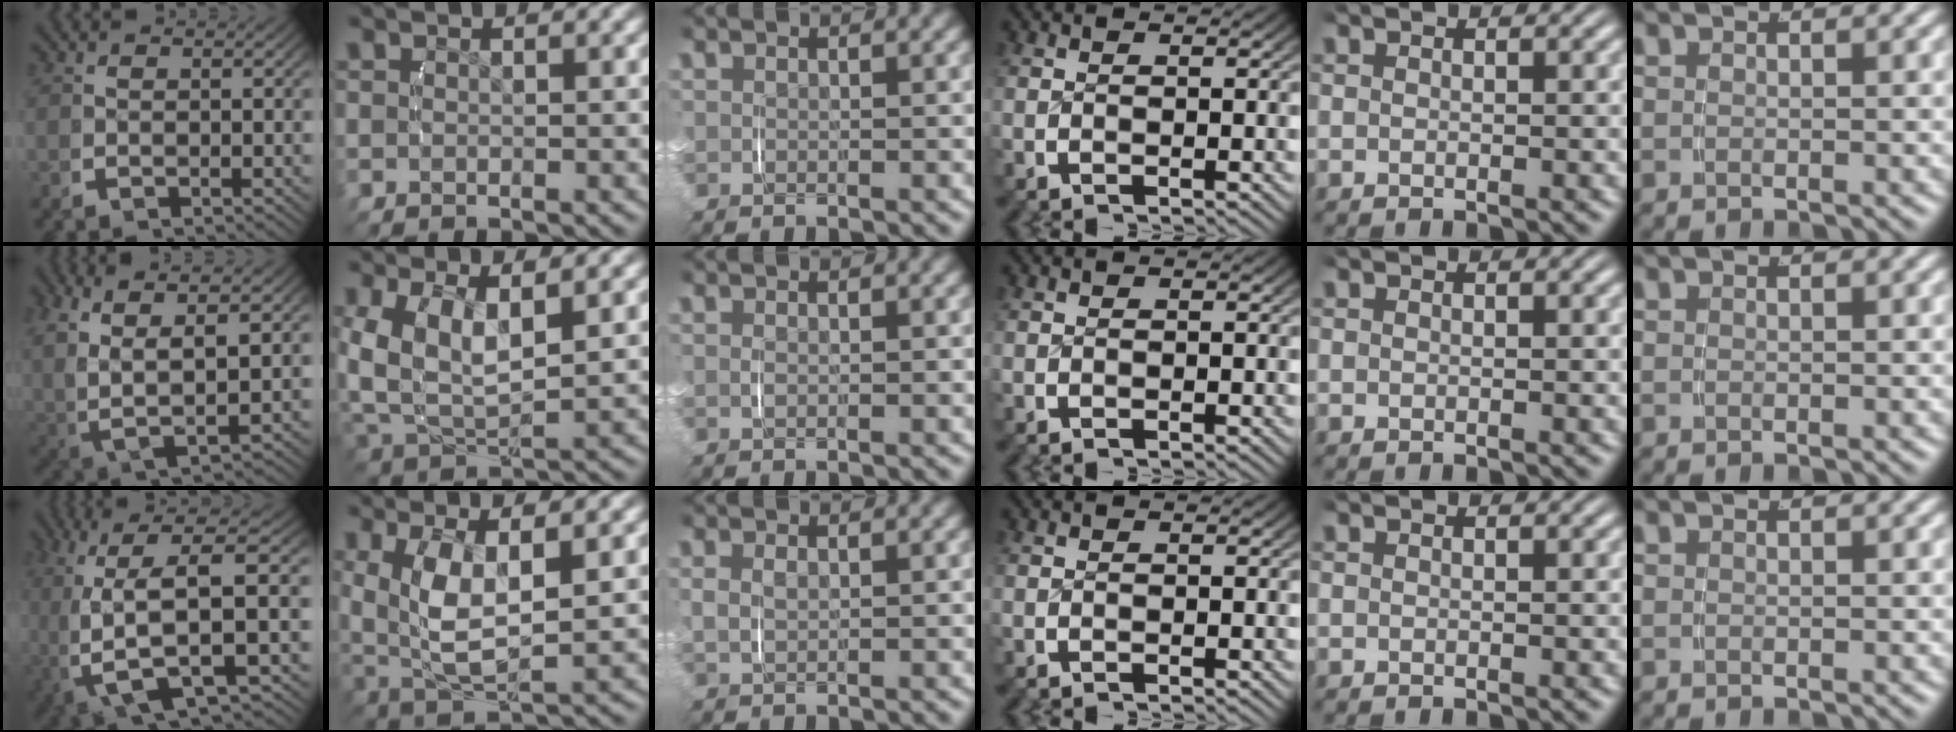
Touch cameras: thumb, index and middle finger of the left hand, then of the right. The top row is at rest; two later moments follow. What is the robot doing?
{"motion": "lift_and_place", "object": "backpack"}